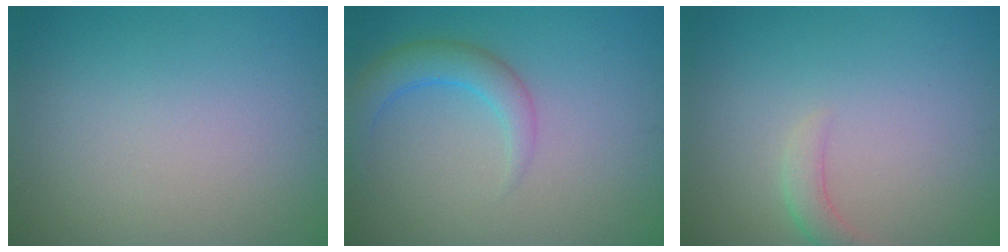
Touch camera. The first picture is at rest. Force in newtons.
{"total": 3.3, "press": 3.3, "slide": 0.3}
{"total": 1.6, "press": 1.6, "slide": 0.3}